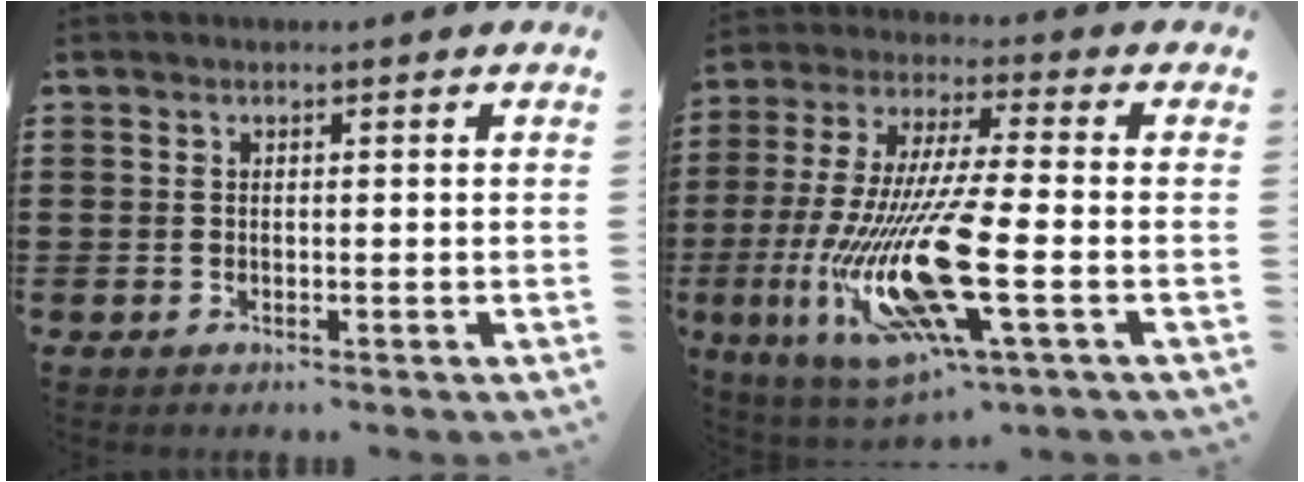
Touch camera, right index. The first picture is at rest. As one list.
[{"total": 18.2, "force": [-5.7, 4.2, 16.8], "torque": [-0.349, -0.018, -0.098]}]